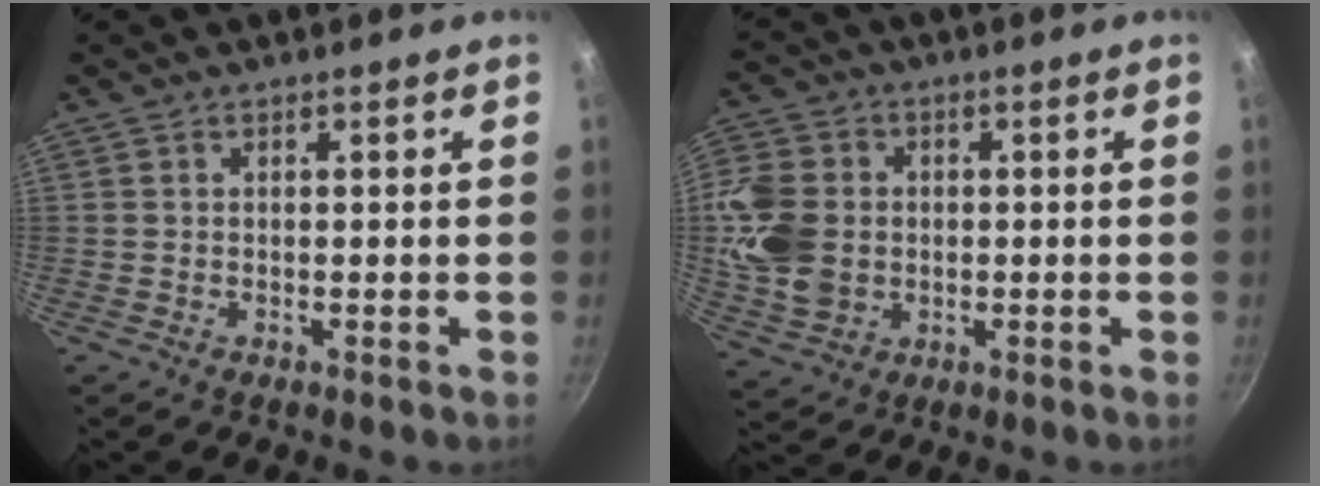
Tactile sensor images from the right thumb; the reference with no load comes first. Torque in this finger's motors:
{"motor_torque": [0.89, 2.65, 1.34, 0.10, 0.20]}